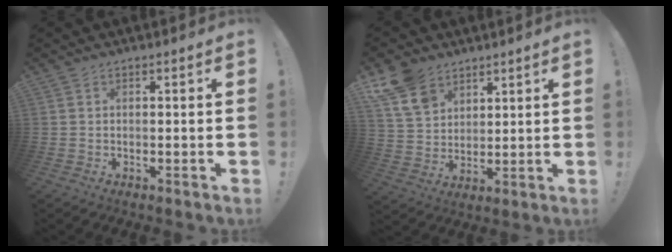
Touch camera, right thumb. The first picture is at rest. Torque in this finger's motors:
{"motor_torque": [0.54, 2.17, 0.43, 0.31, 0.00]}